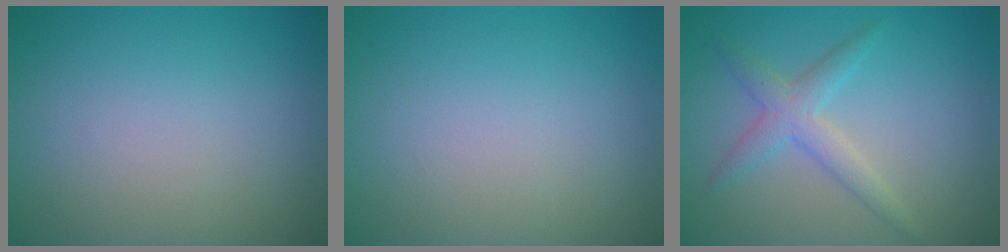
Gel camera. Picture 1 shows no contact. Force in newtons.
{"total": 0.0}
{"total": 2.6, "press": 2.6, "slide": 0.1}